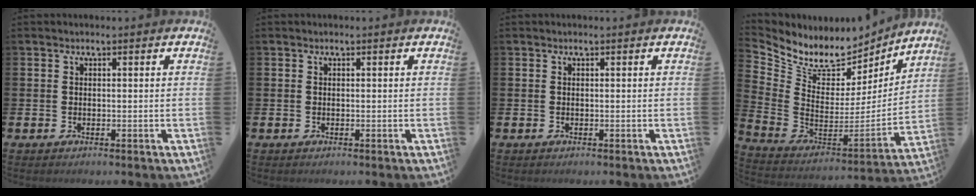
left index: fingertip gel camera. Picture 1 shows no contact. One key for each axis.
{"total": 0.0}
{"total": 0.0}
{"total": 8.7, "fx": 7.5, "fy": 4.1, "fz": 1.9, "tx": -0.079, "ty": -0.056, "tz": 0.131}